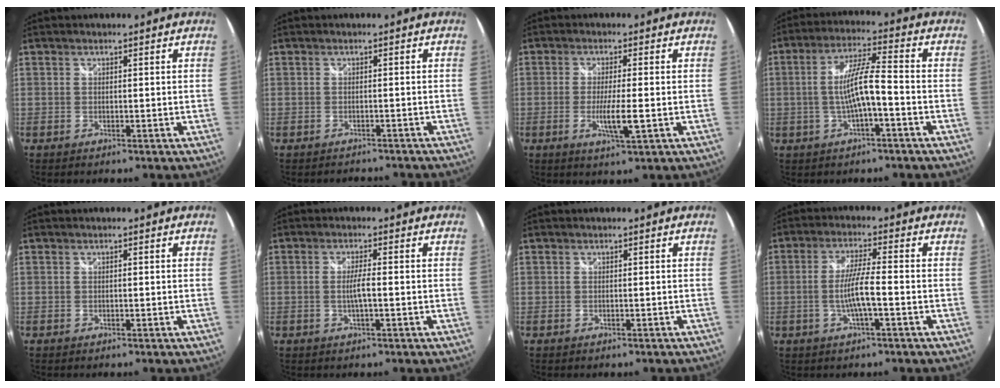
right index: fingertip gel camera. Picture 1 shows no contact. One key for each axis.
{"total": 4.1, "fx": -3.7, "fy": 1.3, "fz": 1.2, "tx": -0.025, "ty": -0.011, "tz": -0.047}
{"total": 5.3, "fx": -1.4, "fy": 0.0, "fz": 5.1, "tx": -0.094, "ty": -0.012, "tz": -0.026}
{"total": 7.8, "fx": -2.2, "fy": 0.5, "fz": 7.4, "tx": -0.149, "ty": 0.008, "tz": -0.036}
{"total": 0.0}
{"total": 2.8, "fx": -0.7, "fy": -0.1, "fz": 2.7, "tx": -0.049, "ty": 0.000, "tz": -0.015}
{"total": 0.8, "fx": -0.3, "fy": 0.8, "fz": 0.0, "tx": -0.001, "ty": -0.002, "tz": -0.003}
{"total": 5.9, "fx": -1.8, "fy": -0.2, "fz": 5.6, "tx": -0.107, "ty": -0.001, "tz": -0.034}